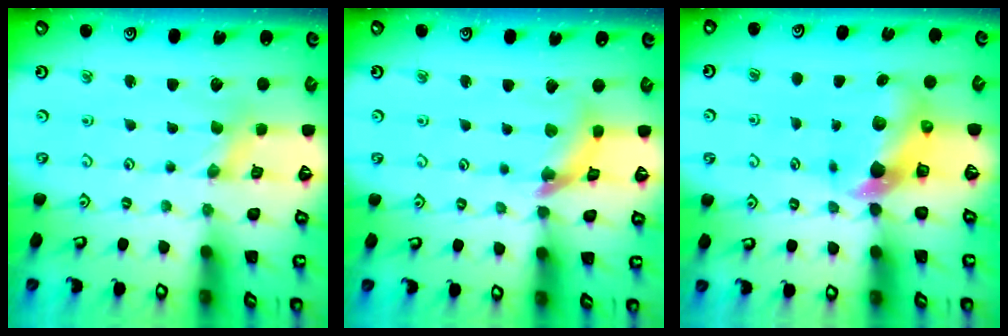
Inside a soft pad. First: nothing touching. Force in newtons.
{"total": 10.1, "press": 10.1, "slide": 1.1}
{"total": 8.2, "press": 8.1, "slide": 1.2}